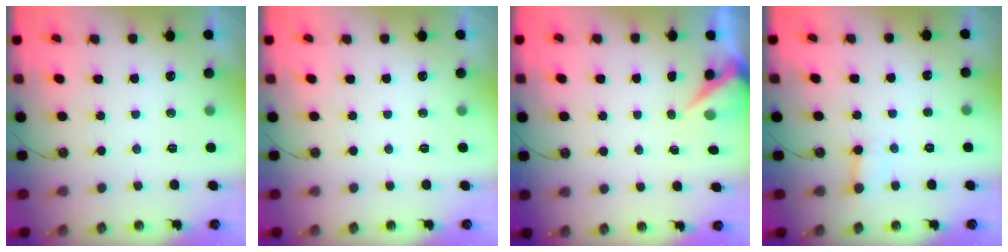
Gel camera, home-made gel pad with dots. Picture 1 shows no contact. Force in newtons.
{"total": 0.0}
{"total": 4.5, "press": 4.5, "slide": 0.5}
{"total": 2.5, "press": 2.5, "slide": 0.4}